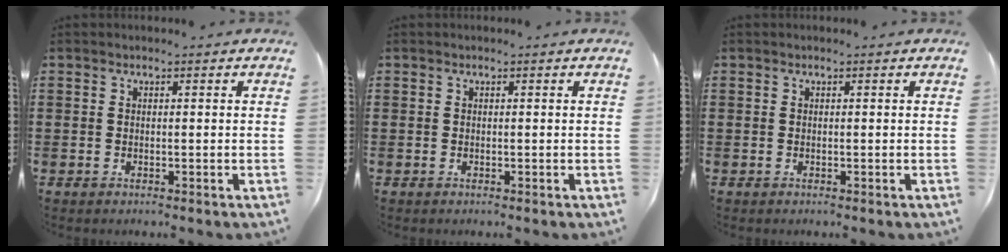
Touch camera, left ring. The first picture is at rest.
{"total": 0.0}
{"total": 0.0}